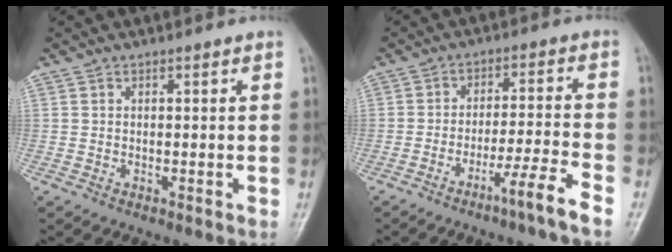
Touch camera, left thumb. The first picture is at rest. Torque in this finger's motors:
{"motor_torque": [-0.37, 0.45, -0.24, 0.21, 0.03]}